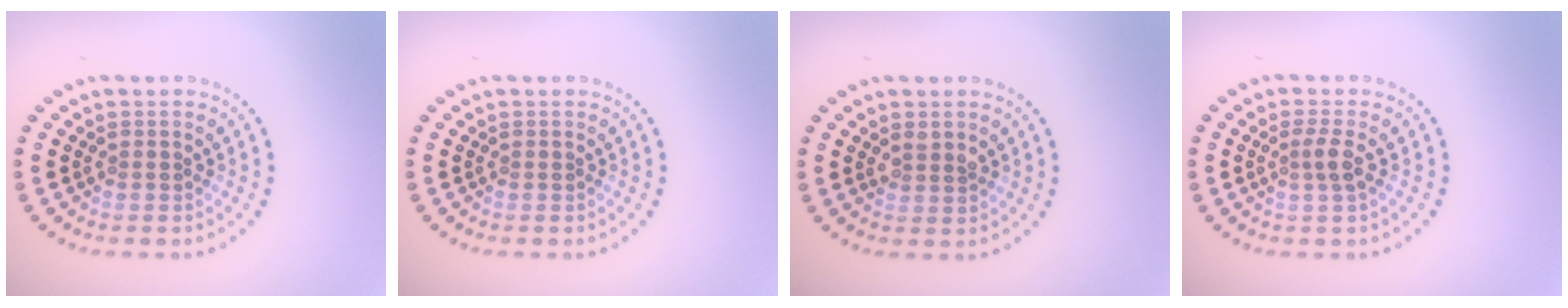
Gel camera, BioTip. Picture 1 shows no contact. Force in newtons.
{"total": 0.0}
{"total": 1.1, "press": 1.1, "slide": 0.4}
{"total": 1.7, "press": 1.3, "slide": 1.1}